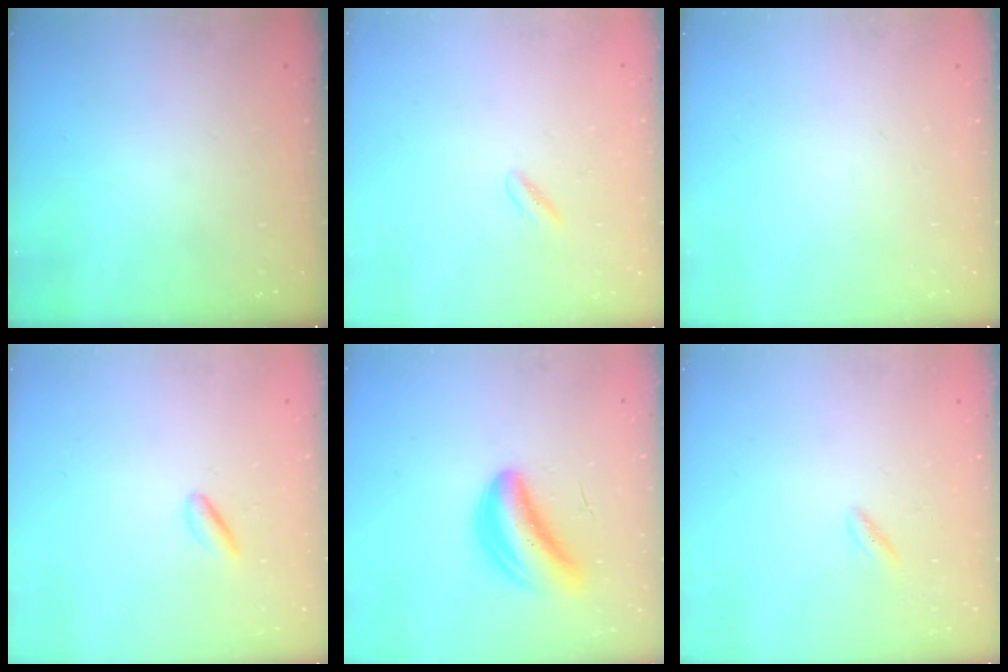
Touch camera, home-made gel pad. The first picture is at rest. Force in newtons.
{"total": 2.7, "press": 2.5, "slide": 0.9}
{"total": 0.0}
{"total": 2.1, "press": 2.0, "slide": 0.7}
{"total": 6.6, "press": 6.1, "slide": 2.7}
{"total": 1.3, "press": 1.2, "slide": 0.5}